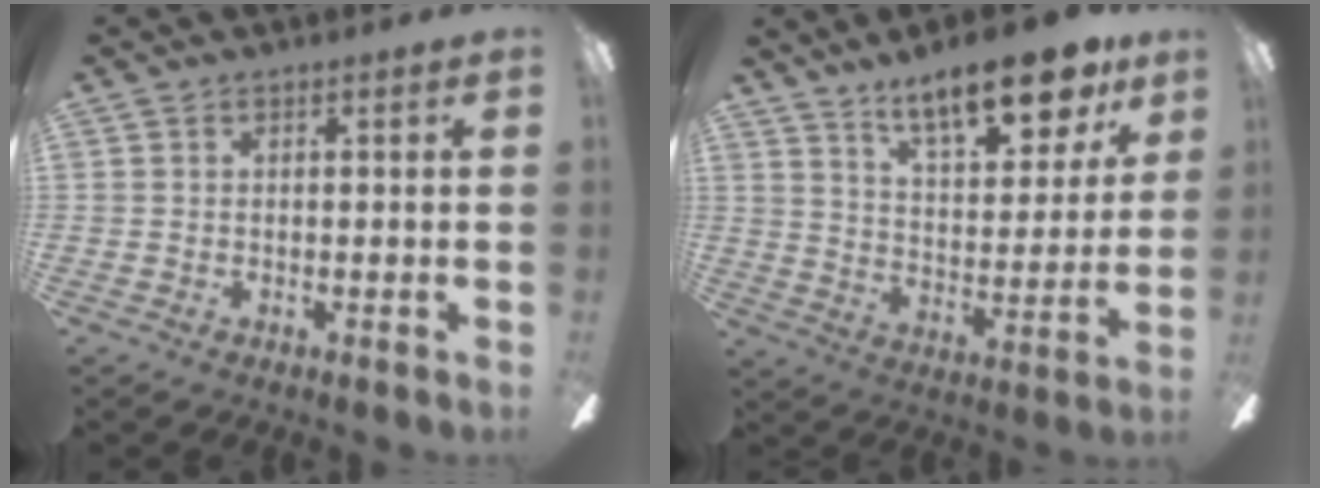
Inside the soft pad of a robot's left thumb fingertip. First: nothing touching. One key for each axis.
{"total": 17.4, "fx": 12.9, "fy": 6.3, "fz": 9.9, "tx": -0.145, "ty": -0.079, "tz": 0.214}